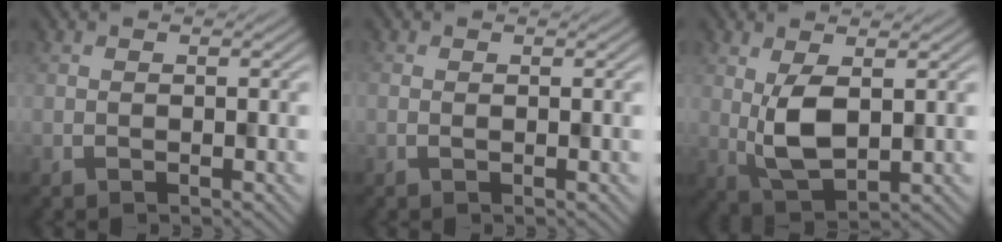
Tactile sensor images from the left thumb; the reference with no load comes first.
{"total": 0.0}
{"total": 5.5, "force": [1.2, 2.4, 4.8], "torque": [-0.101, -0.001, 0.028]}